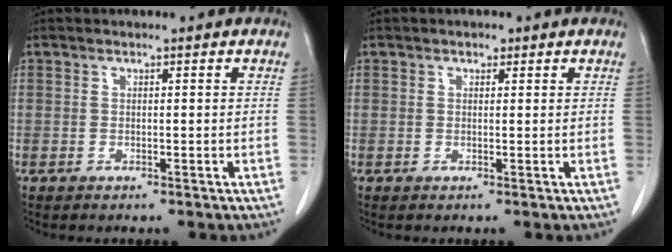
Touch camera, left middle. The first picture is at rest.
{"total": 0.8, "force": [0.5, 0.5, 0.3], "torque": [-0.007, -0.001, 0.007]}